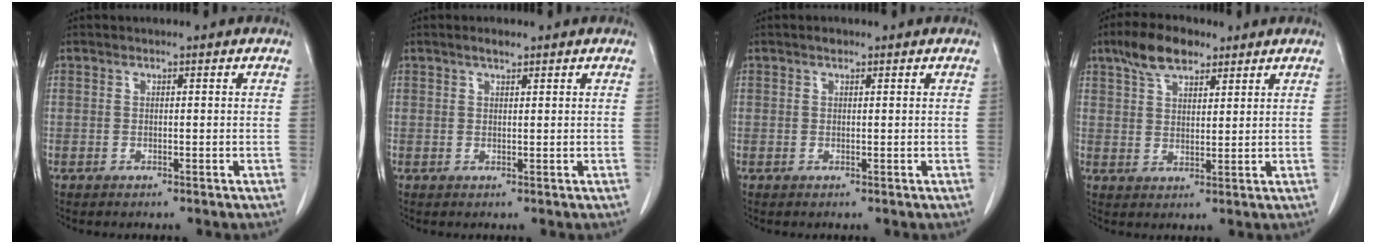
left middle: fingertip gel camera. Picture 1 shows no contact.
{"total": 1.4, "force": [1.1, 0.4, 0.8], "torque": [-0.019, 0.002, 0.020]}
{"total": 0.6, "force": [0.5, 0.3, 0.3], "torque": [-0.008, 0.001, 0.007]}
{"total": 7.2, "force": [4.9, 3.1, 4.2], "torque": [-0.080, 0.015, 0.091]}